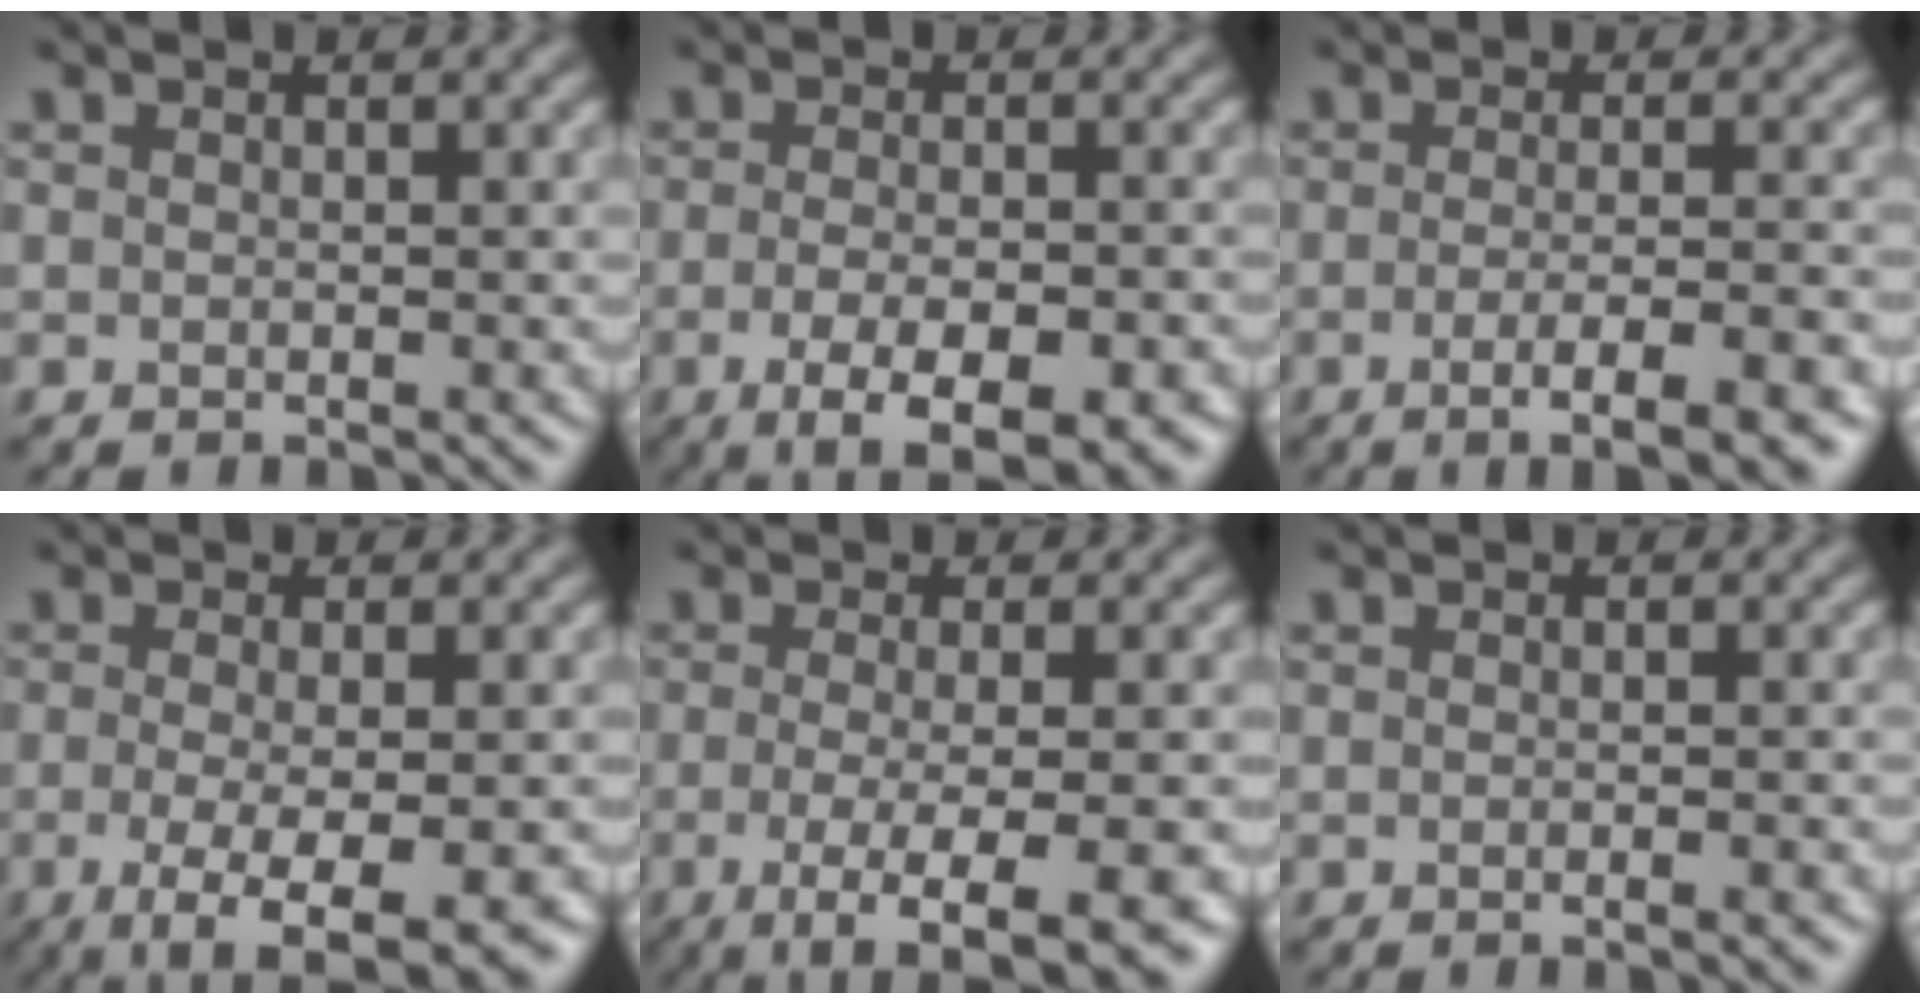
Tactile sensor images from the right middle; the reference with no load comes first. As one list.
[{"total": 7.7, "force": [-3.8, 2.5, 6.2], "torque": [-0.099, -0.015, -0.048]}, {"total": 5.8, "force": [-2.5, 1.4, 5.0], "torque": [-0.068, -0.001, -0.037]}, {"total": 6.5, "force": [-2.7, 1.7, 5.7], "torque": [-0.092, -0.010, -0.045]}, {"total": 8.1, "force": [-3.4, 2.2, 7.0], "torque": [-0.095, -0.014, -0.052]}, {"total": 1.2, "force": [-0.5, 0.3, 1.0], "torque": [-0.010, -0.004, -0.011]}]